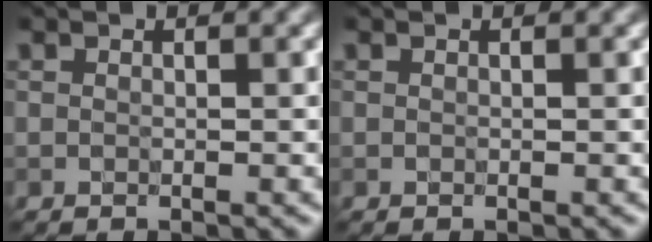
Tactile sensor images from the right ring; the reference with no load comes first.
{"total": 0.0}